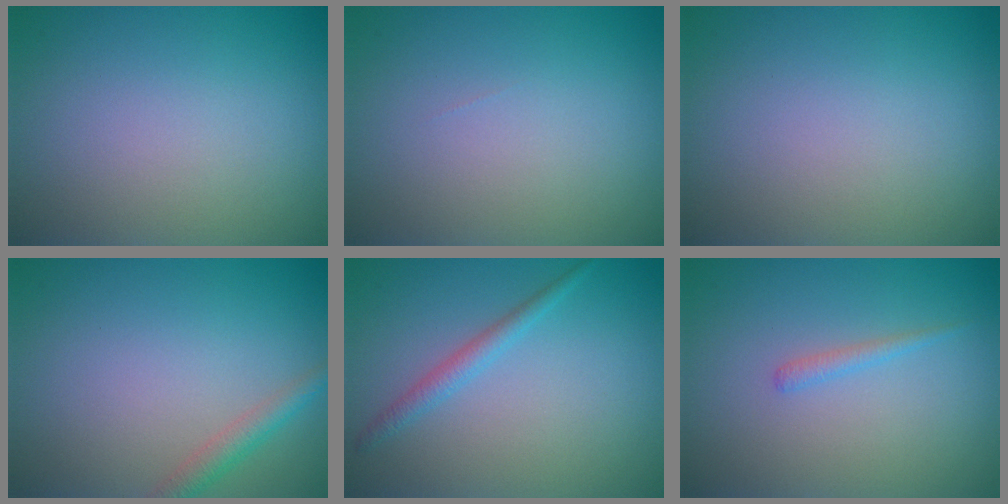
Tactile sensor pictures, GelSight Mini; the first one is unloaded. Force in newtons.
{"total": 0.0}
{"total": 0.0}
{"total": 2.0, "press": 2.0, "slide": 0.1}
{"total": 1.6, "press": 1.6, "slide": 0.1}
{"total": 0.9, "press": 0.9, "slide": 0.1}